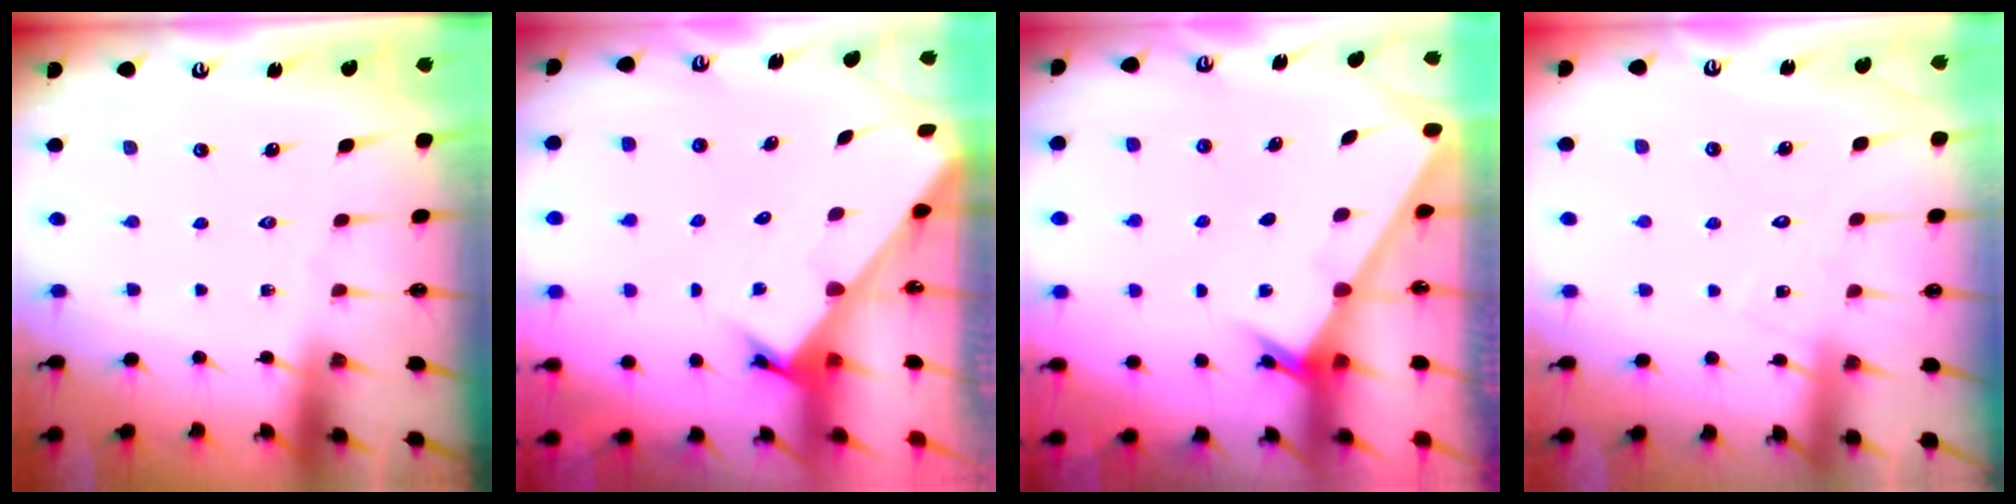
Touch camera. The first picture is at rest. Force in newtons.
{"total": 2.7, "press": 2.7, "slide": 0.3}
{"total": 2.3, "press": 2.3, "slide": 0.2}
{"total": 7.8, "press": 7.8, "slide": 0.6}